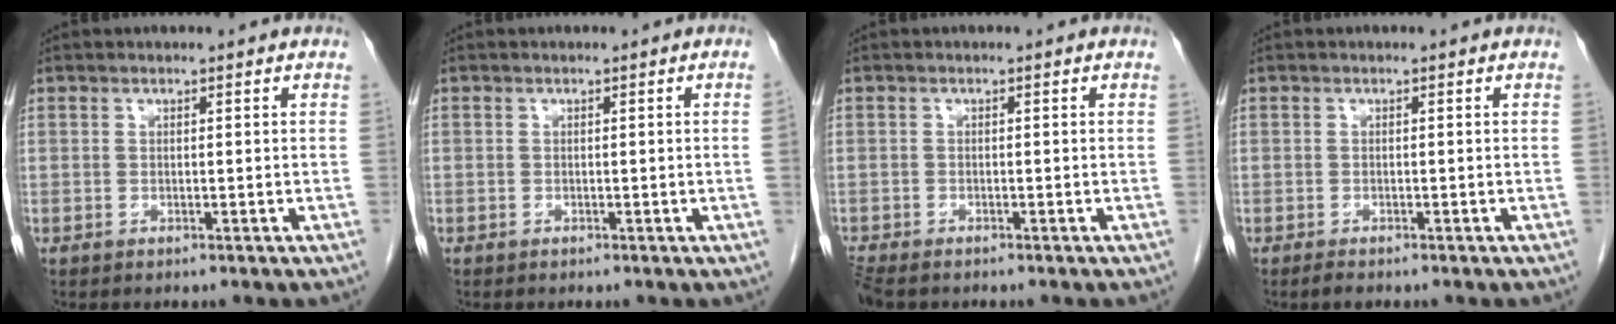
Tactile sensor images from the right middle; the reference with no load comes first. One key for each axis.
{"total": 0.6, "fx": -0.1, "fy": -0.3, "fz": 0.5, "tx": 0.000, "ty": 0.002, "tz": 0.000}
{"total": 3.3, "fx": -2.8, "fy": 1.1, "fz": 1.5, "tx": -0.034, "ty": -0.010, "tz": -0.049}
{"total": 1.0, "fx": -0.8, "fy": 0.3, "fz": 0.5, "tx": -0.018, "ty": -0.003, "tz": -0.012}